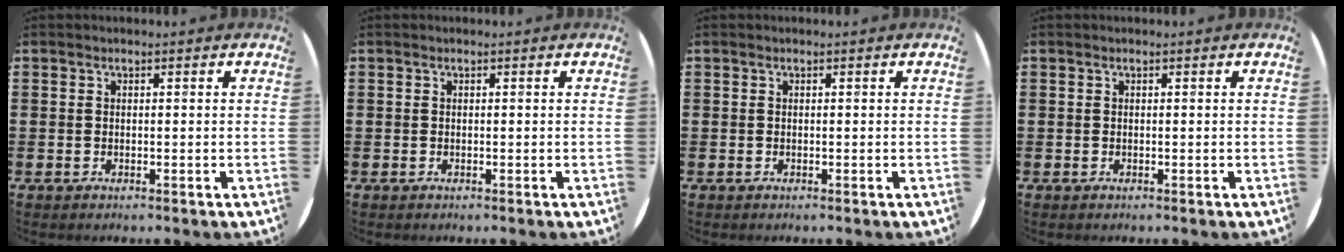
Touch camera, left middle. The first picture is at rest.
{"total": 0.0}
{"total": 0.0}
{"total": 0.0}